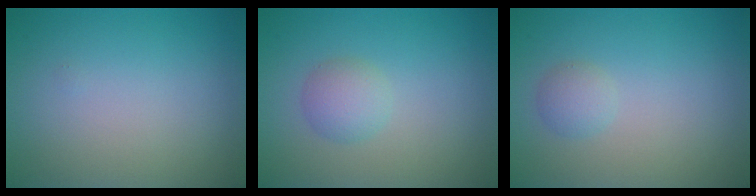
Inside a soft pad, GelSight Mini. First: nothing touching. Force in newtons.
{"total": 2.0, "press": 2.0, "slide": 0.0}
{"total": 1.3, "press": 1.3, "slide": 0.2}